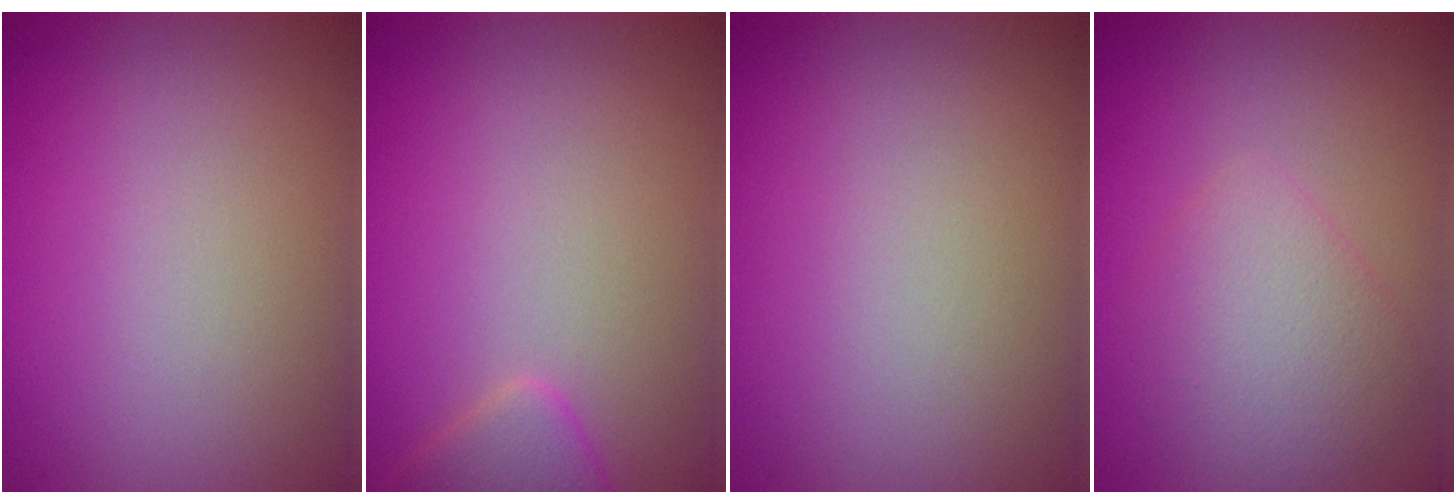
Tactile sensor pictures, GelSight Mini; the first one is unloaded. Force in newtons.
{"total": 2.4, "press": 2.4, "slide": 0.1}
{"total": 0.0}
{"total": 3.4, "press": 3.4, "slide": 0.1}